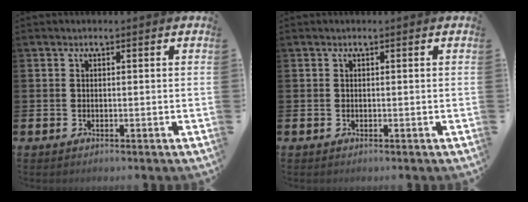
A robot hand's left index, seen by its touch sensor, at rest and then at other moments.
{"total": 0.0}